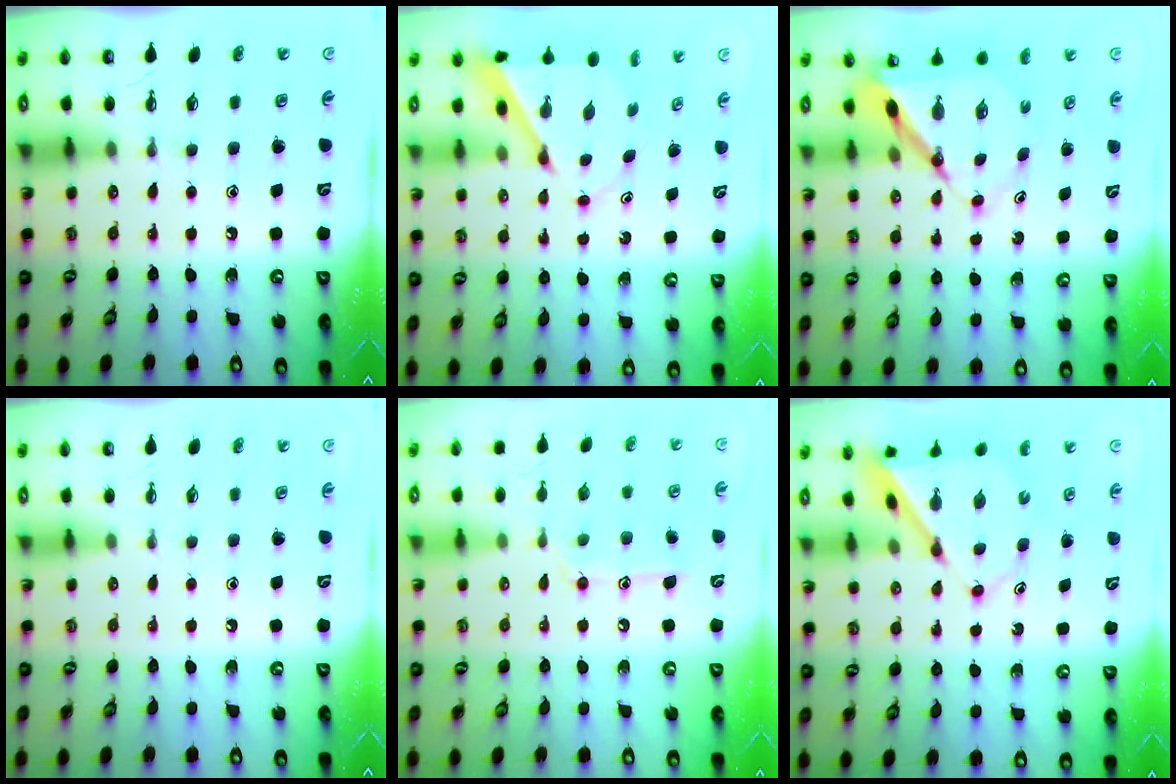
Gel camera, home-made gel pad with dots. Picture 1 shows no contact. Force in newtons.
{"total": 6.8, "press": 6.8, "slide": 0.5}
{"total": 8.4, "press": 8.4, "slide": 0.6}
{"total": 0.0}
{"total": 11.7, "press": 11.7, "slide": 0.7}
{"total": 7.5, "press": 7.5, "slide": 0.7}